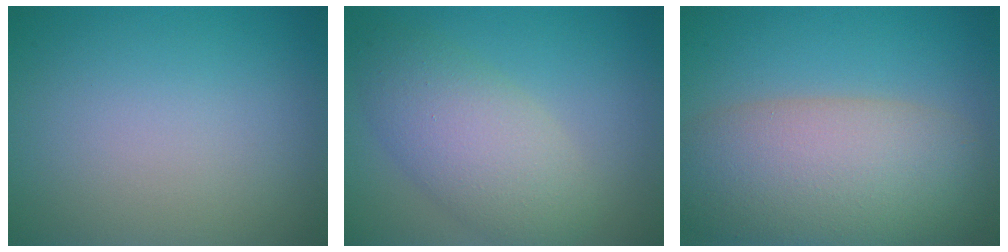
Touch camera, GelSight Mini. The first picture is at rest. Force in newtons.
{"total": 5.8, "press": 5.8, "slide": 0.1}
{"total": 9.6, "press": 9.6, "slide": 0.7}